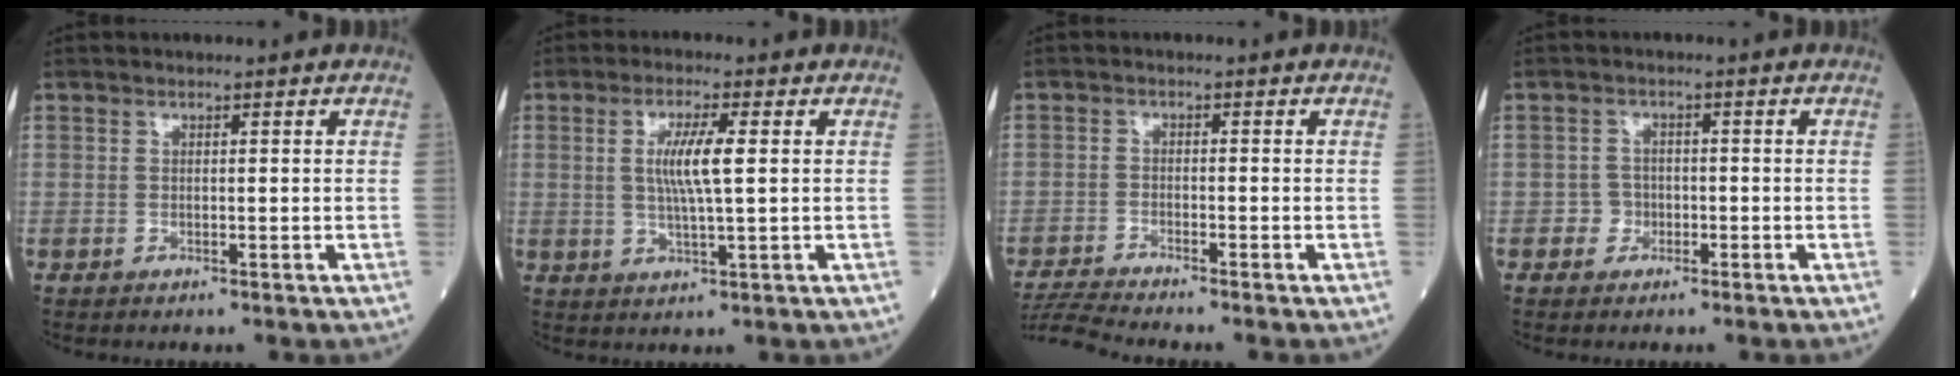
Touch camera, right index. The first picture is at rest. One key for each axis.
{"total": 5.9, "fx": 0.9, "fy": 0.2, "fz": 5.8, "tx": -0.112, "ty": -0.001, "tz": 0.017}
{"total": 5.0, "fx": -4.8, "fy": -1.3, "fz": 0.5, "tx": -0.013, "ty": -0.018, "tz": -0.092}
{"total": 2.0, "fx": -0.9, "fy": 1.8, "fz": 0.1, "tx": 0.007, "ty": 0.012, "tz": -0.019}